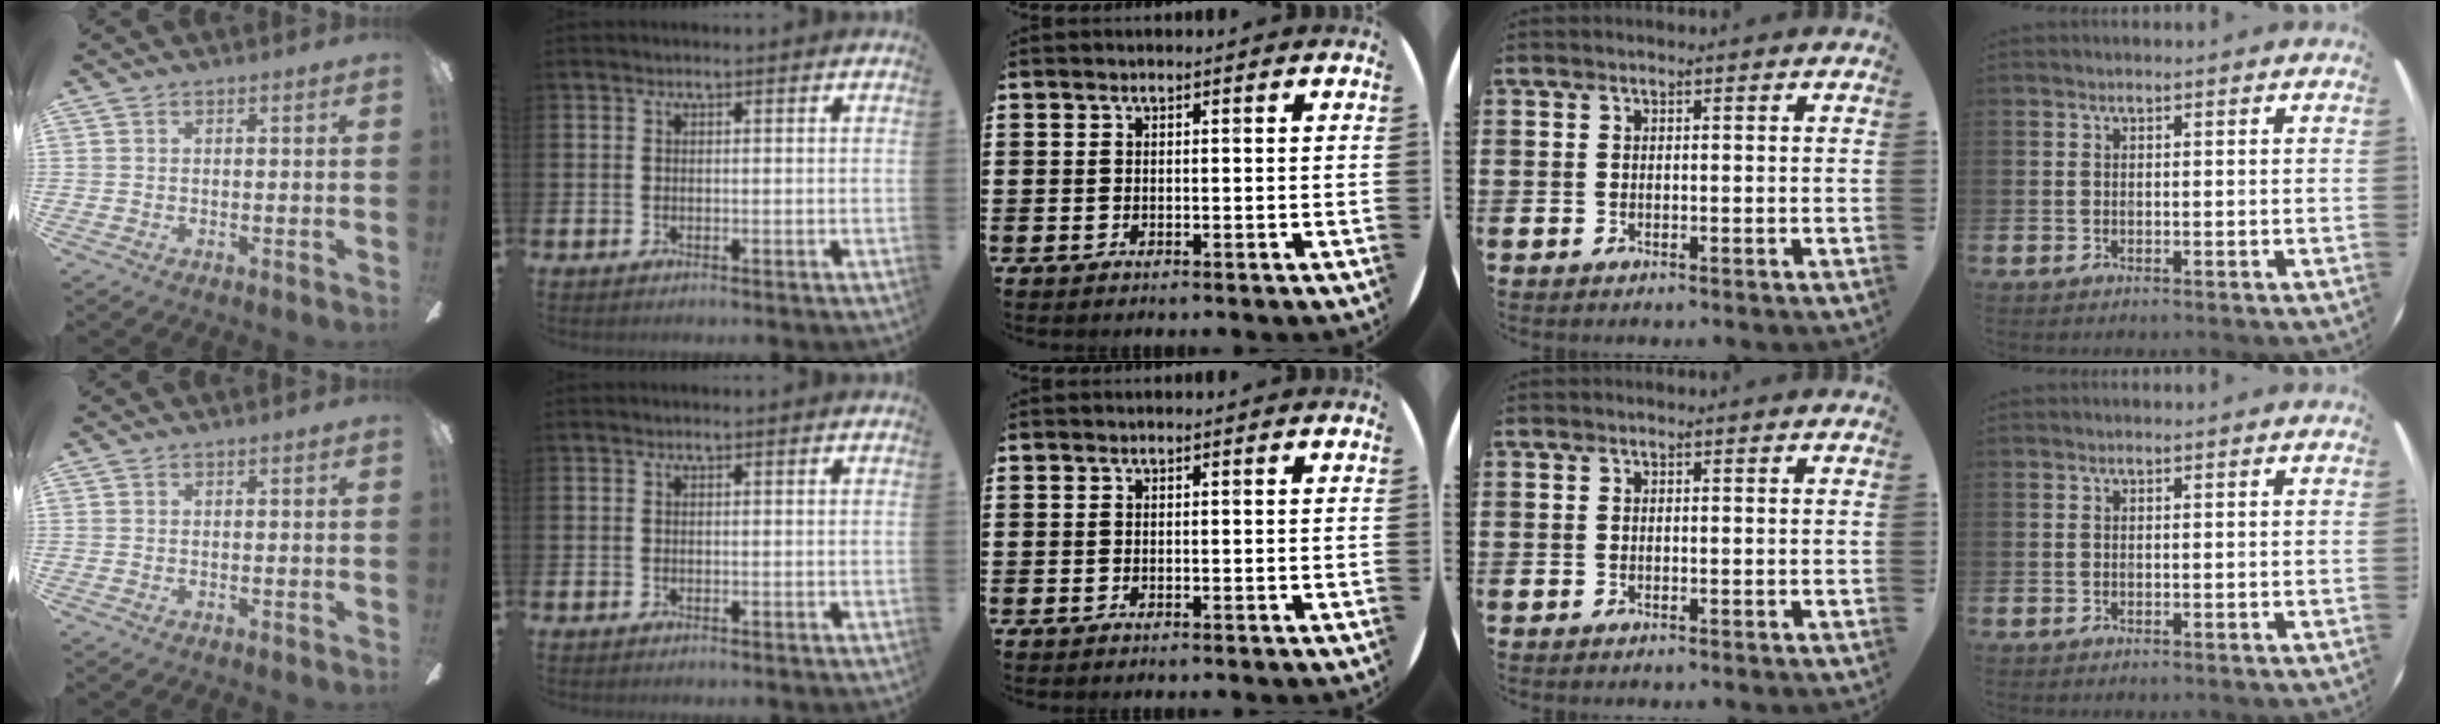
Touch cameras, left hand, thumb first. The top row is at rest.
{}